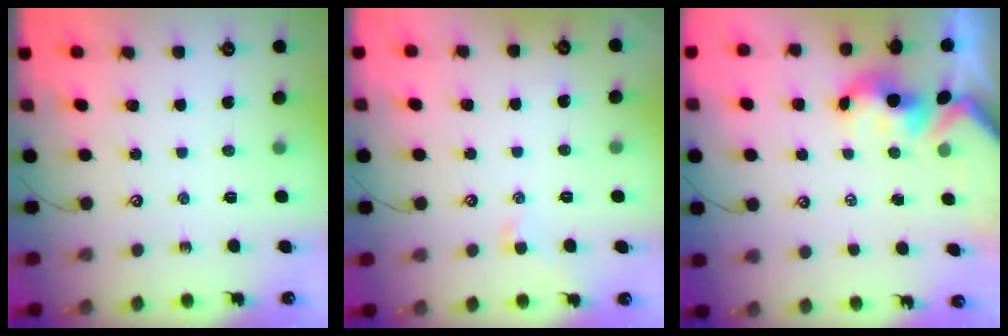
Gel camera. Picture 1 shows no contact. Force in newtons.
{"total": 1.3, "press": 1.1, "slide": 0.7}
{"total": 1.7, "press": 1.5, "slide": 0.7}